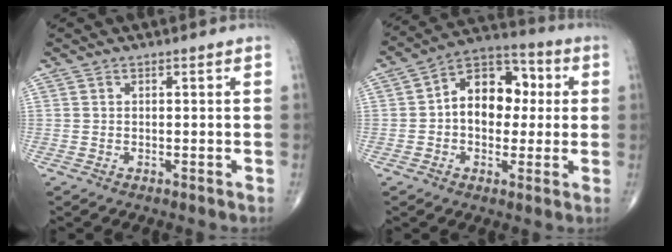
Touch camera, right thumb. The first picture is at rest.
{"total": 13.4, "force": [1.2, 9.2, 9.6], "torque": [-0.107, 0.030, 0.007]}